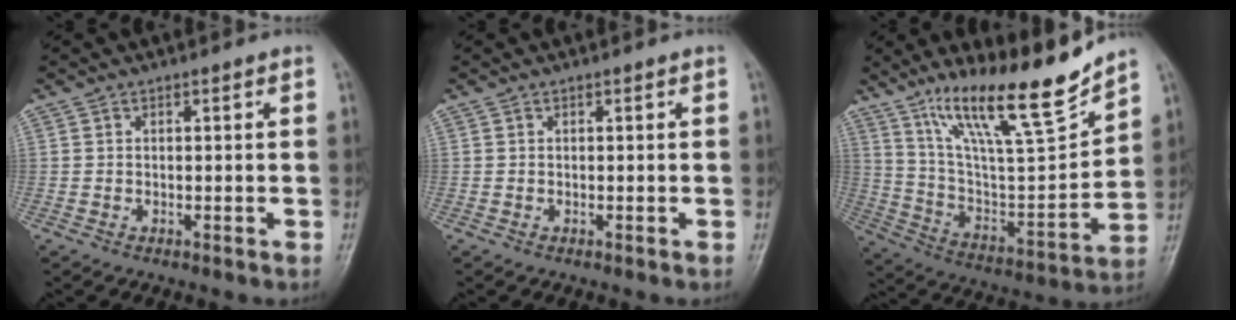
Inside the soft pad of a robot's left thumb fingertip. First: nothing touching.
{"total": 0.0}
{"total": 20.7, "force": [15.2, 3.3, 13.7], "torque": [-0.198, -0.080, 0.271]}